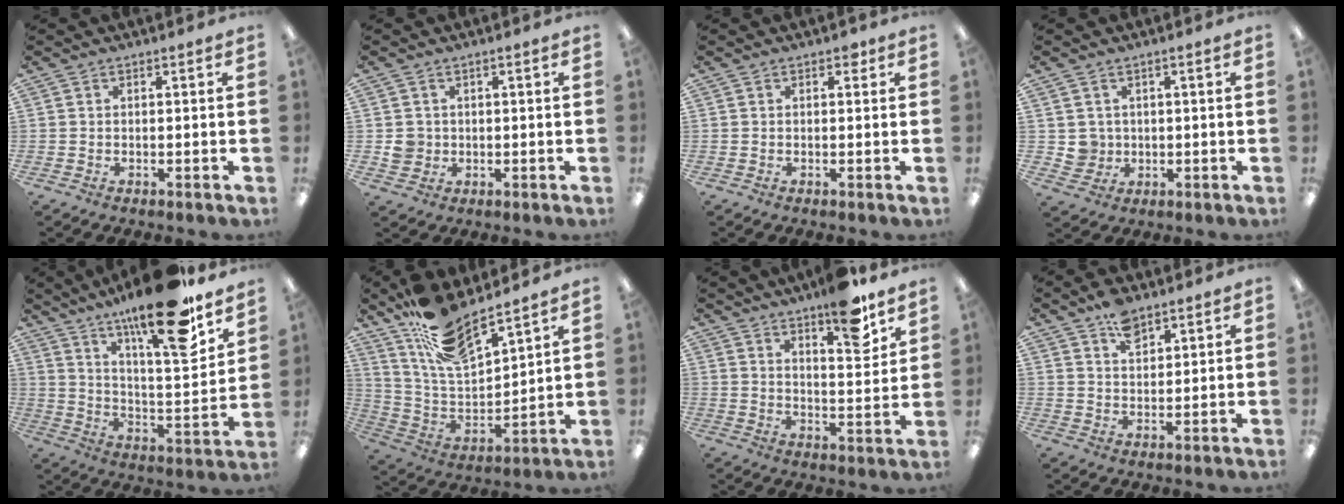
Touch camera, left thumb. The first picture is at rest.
{"total": 3.5, "force": [0.3, 3.4, 0.9], "torque": [-0.012, 0.004, 0.005]}
{"total": 1.5, "force": [0.7, 0.9, 0.9], "torque": [-0.003, -0.003, 0.009]}
{"total": 3.7, "force": [1.3, 3.4, 0.1], "torque": [-0.006, 0.001, 0.024]}
{"total": 21.2, "force": [15.6, 4.5, 13.6], "torque": [-0.214, -0.104, 0.249]}
{"total": 15.6, "force": [13.1, 3.9, 7.6], "torque": [-0.167, -0.080, 0.232]}
{"total": 11.6, "force": [8.6, 3.0, 7.2], "torque": [-0.089, -0.056, 0.140]}
{"total": 6.4, "force": [4.6, 3.2, 3.2], "torque": [-0.042, -0.022, 0.080]}